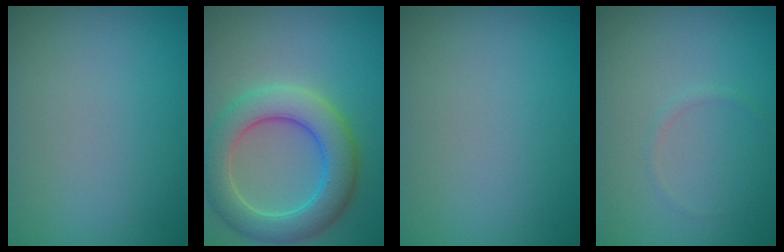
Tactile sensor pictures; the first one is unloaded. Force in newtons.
{"total": 6.5, "press": 6.5, "slide": 0.3}
{"total": 0.0}
{"total": 0.5, "press": 0.5, "slide": 0.1}